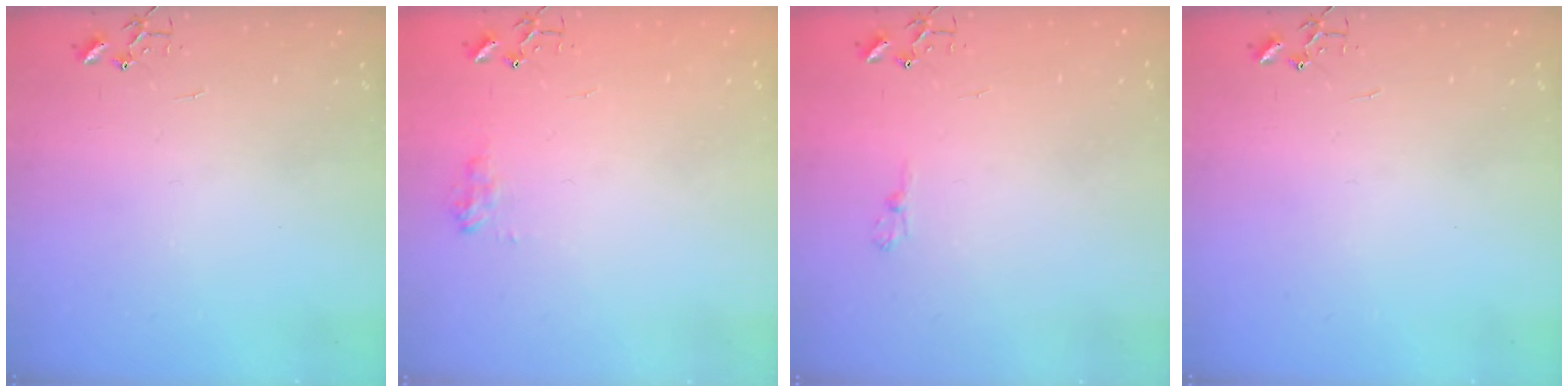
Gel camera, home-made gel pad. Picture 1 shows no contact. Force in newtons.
{"total": 7.8, "press": 7.8, "slide": 0.7}
{"total": 4.8, "press": 4.8, "slide": 0.5}
{"total": 0.0}